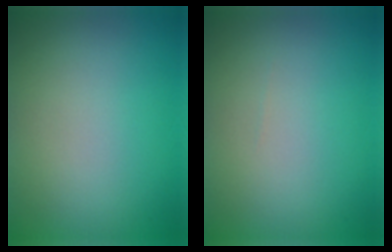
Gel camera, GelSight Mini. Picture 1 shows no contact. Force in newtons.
{"total": 0.0}